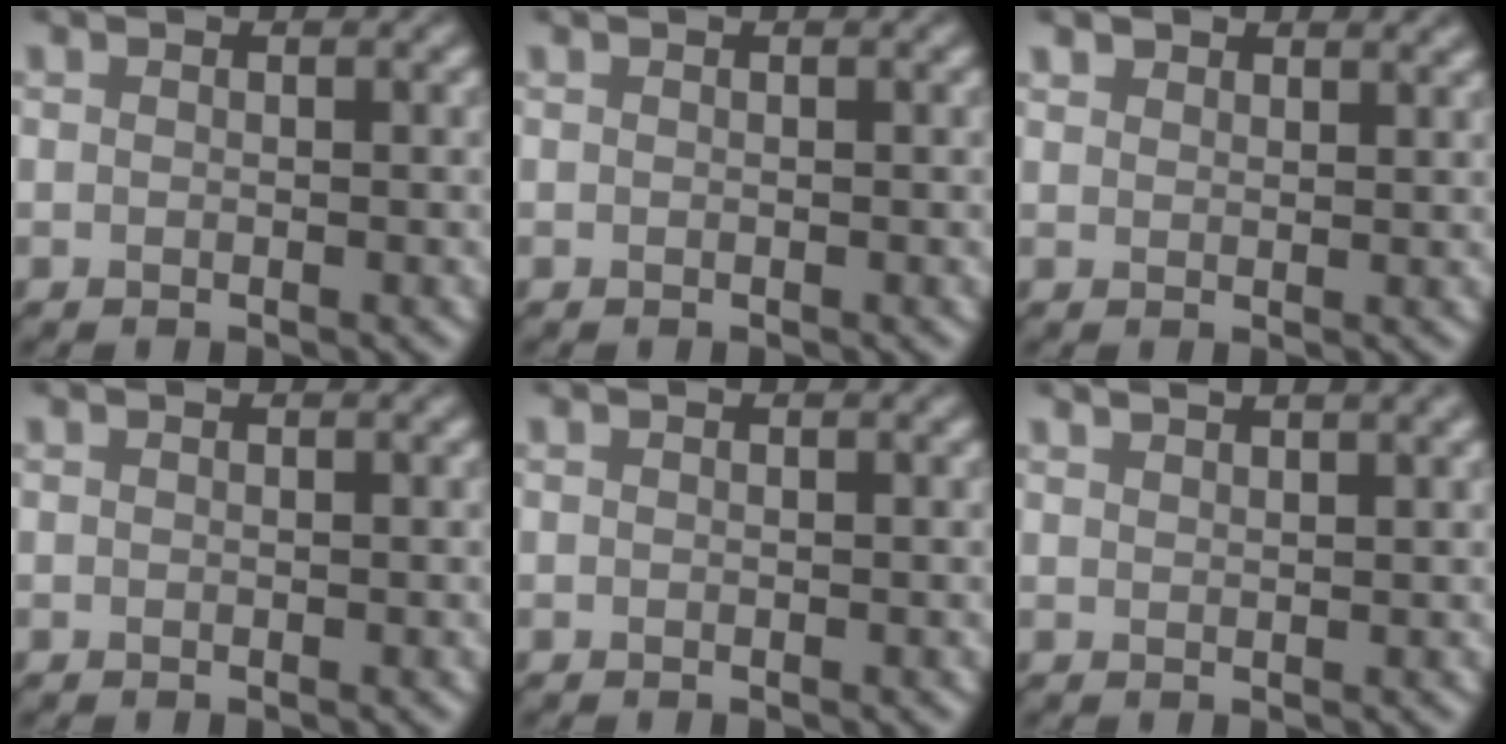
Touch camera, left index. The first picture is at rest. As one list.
[{"total": 0.0}, {"total": 2.0, "force": [1.8, 0.8, 0.3], "torque": [-0.018, 0.001, 0.031]}, {"total": 0.0}, {"total": 0.0}, {"total": 2.2, "force": [1.9, 0.2, 1.2], "torque": [-0.010, 0.011, 0.027]}]